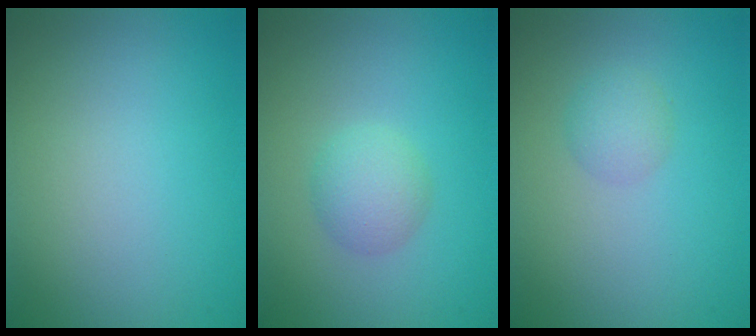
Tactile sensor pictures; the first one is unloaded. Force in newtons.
{"total": 2.4, "press": 2.4, "slide": 0.1}
{"total": 1.6, "press": 1.6, "slide": 0.1}